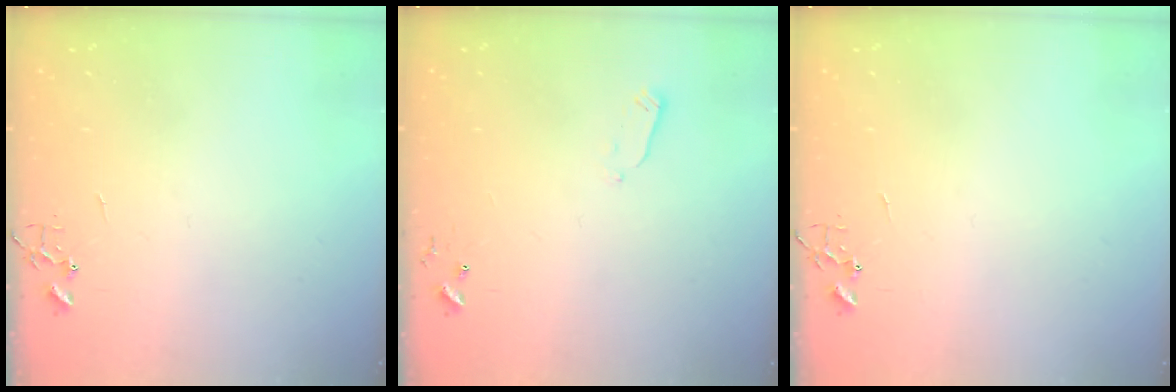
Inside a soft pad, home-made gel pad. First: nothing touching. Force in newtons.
{"total": 2.4, "press": 2.3, "slide": 0.4}
{"total": 0.0}